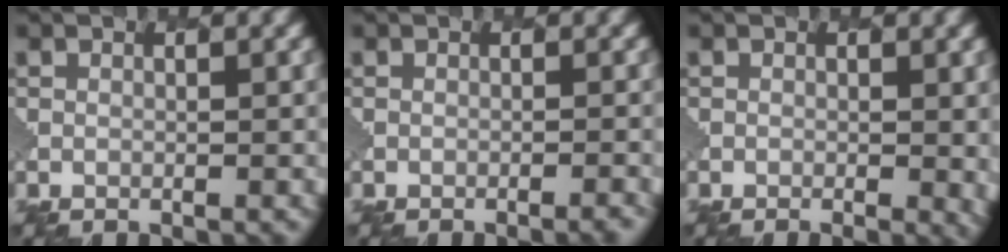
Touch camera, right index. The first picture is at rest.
{"total": 1.3, "force": [-1.0, 0.3, 0.9], "torque": [0.001, 0.009, -0.018]}
{"total": 3.1, "force": [-0.4, 1.4, 2.7], "torque": [-0.024, -0.003, -0.001]}